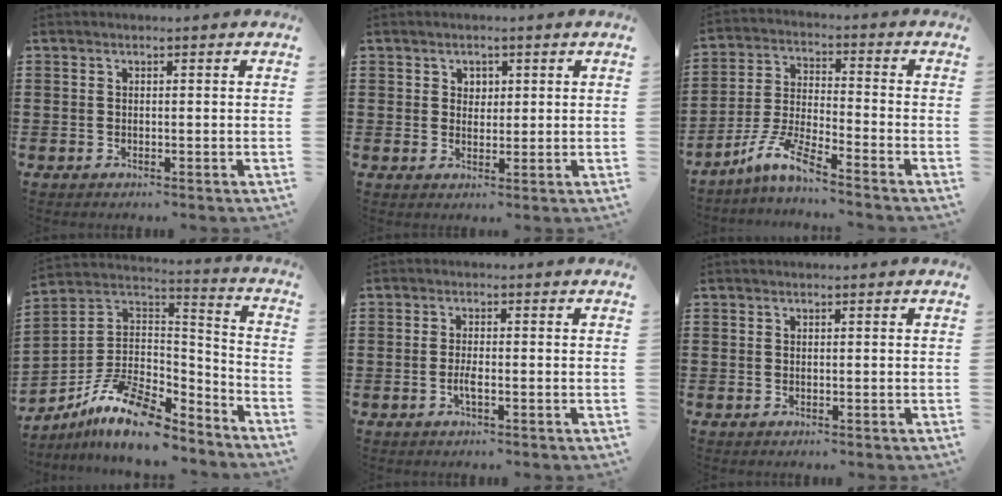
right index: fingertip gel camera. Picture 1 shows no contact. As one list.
[{"total": 1.8, "force": [0.9, 1.6, 0.4], "torque": [-0.013, 0.010, 0.015]}, {"total": 6.9, "force": [-5.7, 0.2, 3.8], "torque": [-0.104, -0.016, -0.119]}, {"total": 11.9, "force": [-8.3, 4.3, 7.4], "torque": [-0.161, 0.020, -0.162]}, {"total": 2.2, "force": [-0.8, 0.5, 2.0], "torque": [-0.044, -0.003, -0.015]}, {"total": 0.0}]